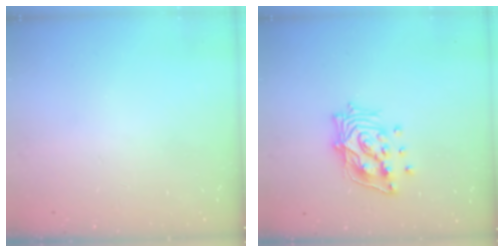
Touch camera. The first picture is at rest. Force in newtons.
{"total": 12.7, "press": 12.6, "slide": 1.3}